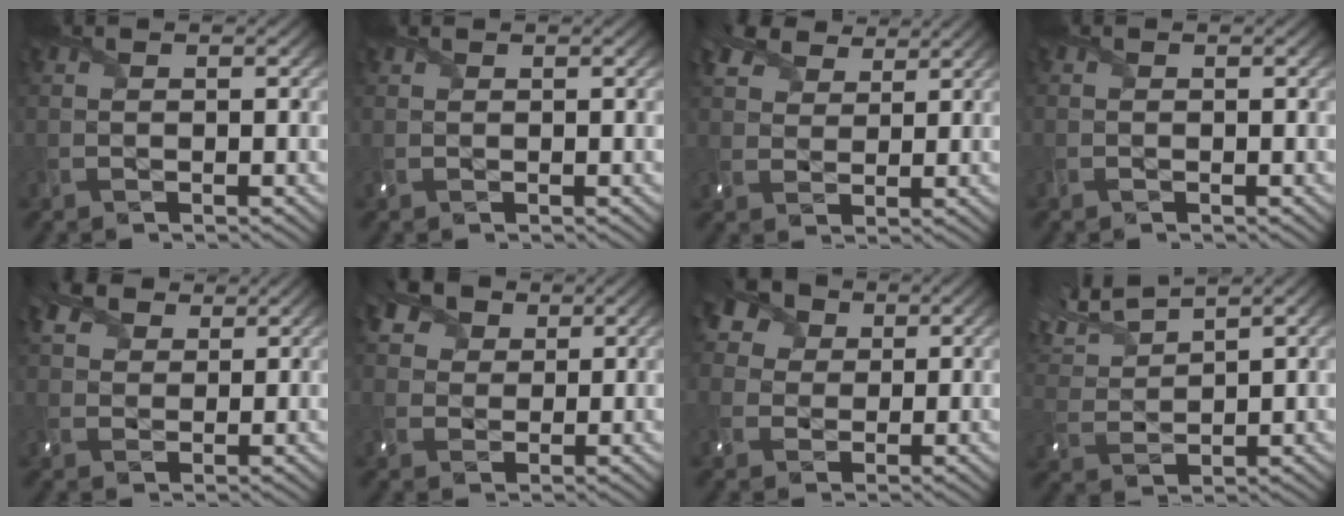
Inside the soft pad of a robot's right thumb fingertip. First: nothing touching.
{"total": 0.8, "force": [0.7, 0.2, 0.3], "torque": [-0.014, 0.005, 0.019]}
{"total": 6.0, "force": [4.5, 3.1, 2.5], "torque": [-0.069, 0.017, 0.085]}
{"total": 0.0}
{"total": 5.8, "force": [3.9, 3.3, 2.7], "torque": [-0.073, 0.013, 0.075]}
{"total": 6.5, "force": [4.0, 4.3, 2.8], "torque": [-0.086, 0.016, 0.069]}
{"total": 7.8, "force": [4.2, 5.7, 3.2], "torque": [-0.124, 0.016, 0.065]}
{"total": 6.8, "force": [5.7, 1.3, 3.3], "torque": [-0.085, 0.020, 0.115]}